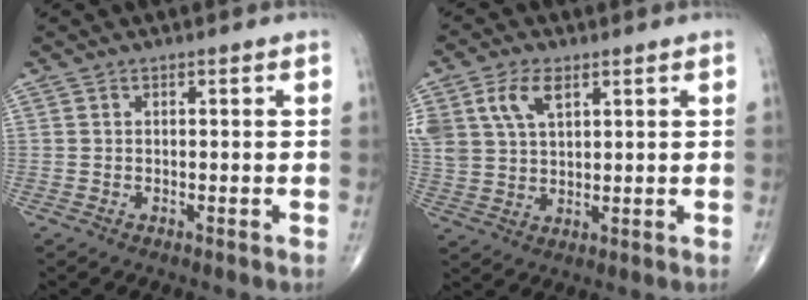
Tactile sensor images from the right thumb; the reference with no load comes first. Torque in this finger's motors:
{"motor_torque": [1.04, 1.23, 0.94, 0.61, 0.09]}